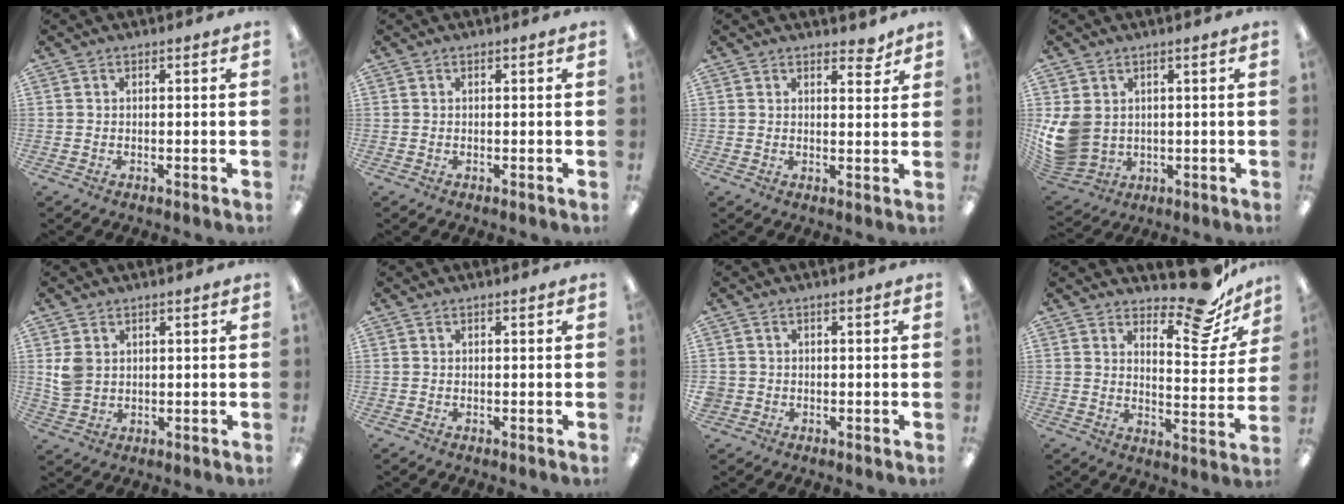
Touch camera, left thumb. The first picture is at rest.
{"total": 0.0}
{"total": 3.3, "force": [2.7, 1.2, 1.4], "torque": [0.001, -0.018, 0.043]}
{"total": 9.7, "force": [1.4, 8.1, 5.2], "torque": [-0.132, -0.008, 0.031]}
{"total": 4.6, "force": [1.9, 3.6, 2.2], "torque": [-0.039, 0.002, 0.038]}
{"total": 0.0}
{"total": 1.5, "force": [0.1, 1.5, 0.1], "torque": [-0.002, 0.003, -0.002]}
{"total": 14.1, "force": [11.1, 4.5, 7.3], "torque": [-0.091, -0.085, 0.187]}